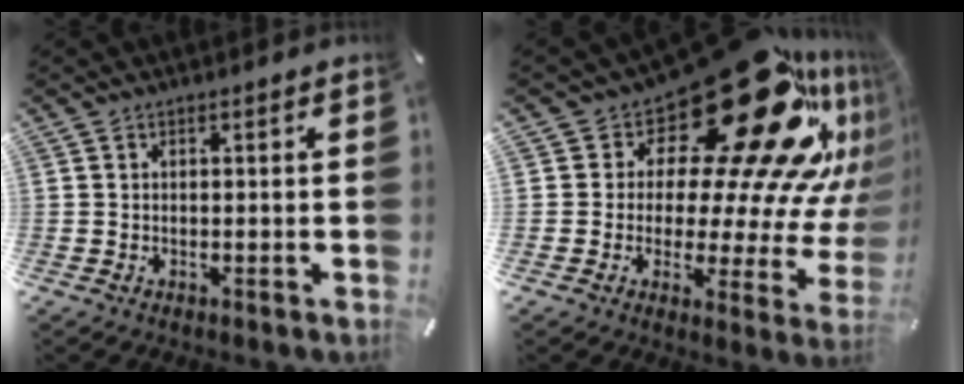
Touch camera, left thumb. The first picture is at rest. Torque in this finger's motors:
{"motor_torque": [2.47, 2.54, 1.54, -1.23, 0.06]}